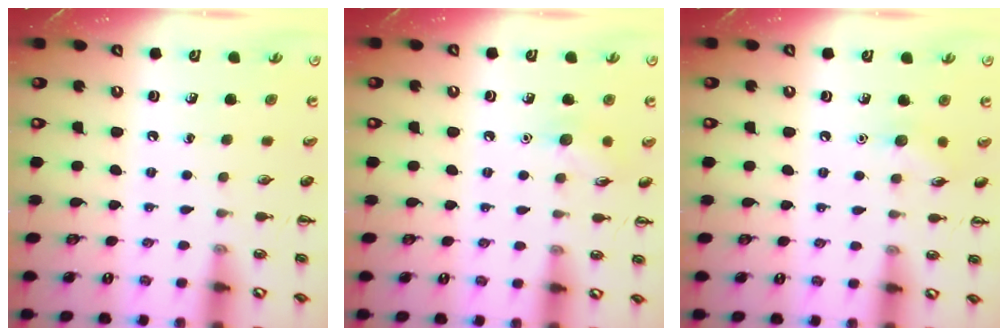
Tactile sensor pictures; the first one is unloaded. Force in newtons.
{"total": 6.6, "press": 6.4, "slide": 1.5}
{"total": 5.5, "press": 5.3, "slide": 1.6}